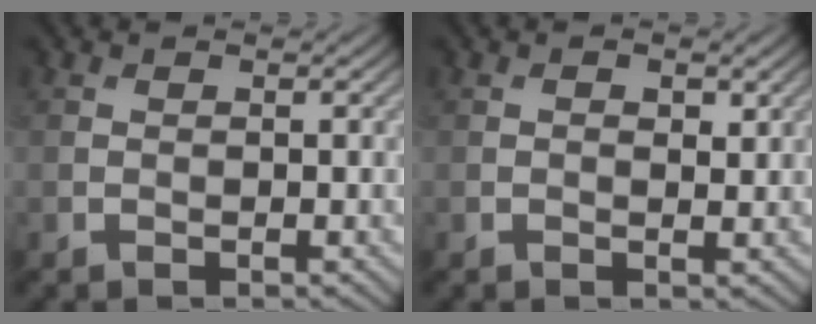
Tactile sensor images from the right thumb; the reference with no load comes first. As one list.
[{"total": 1.7, "force": [0.5, 0.8, 1.4], "torque": [-0.023, -0.004, 0.011]}]